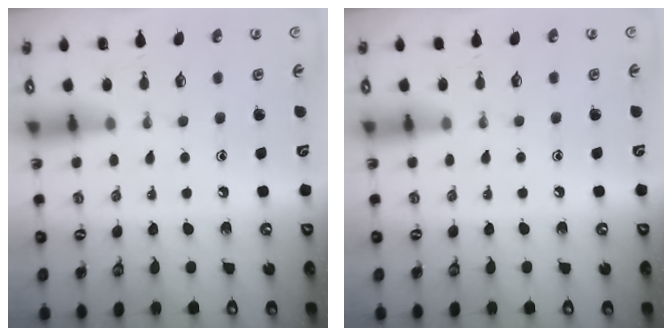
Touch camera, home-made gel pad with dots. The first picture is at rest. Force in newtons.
{"total": 2.8, "press": 2.8, "slide": 0.4}